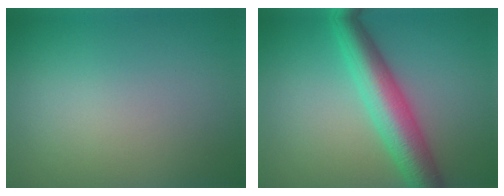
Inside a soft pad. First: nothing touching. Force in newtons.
{"total": 6.5, "press": 6.5, "slide": 0.0}